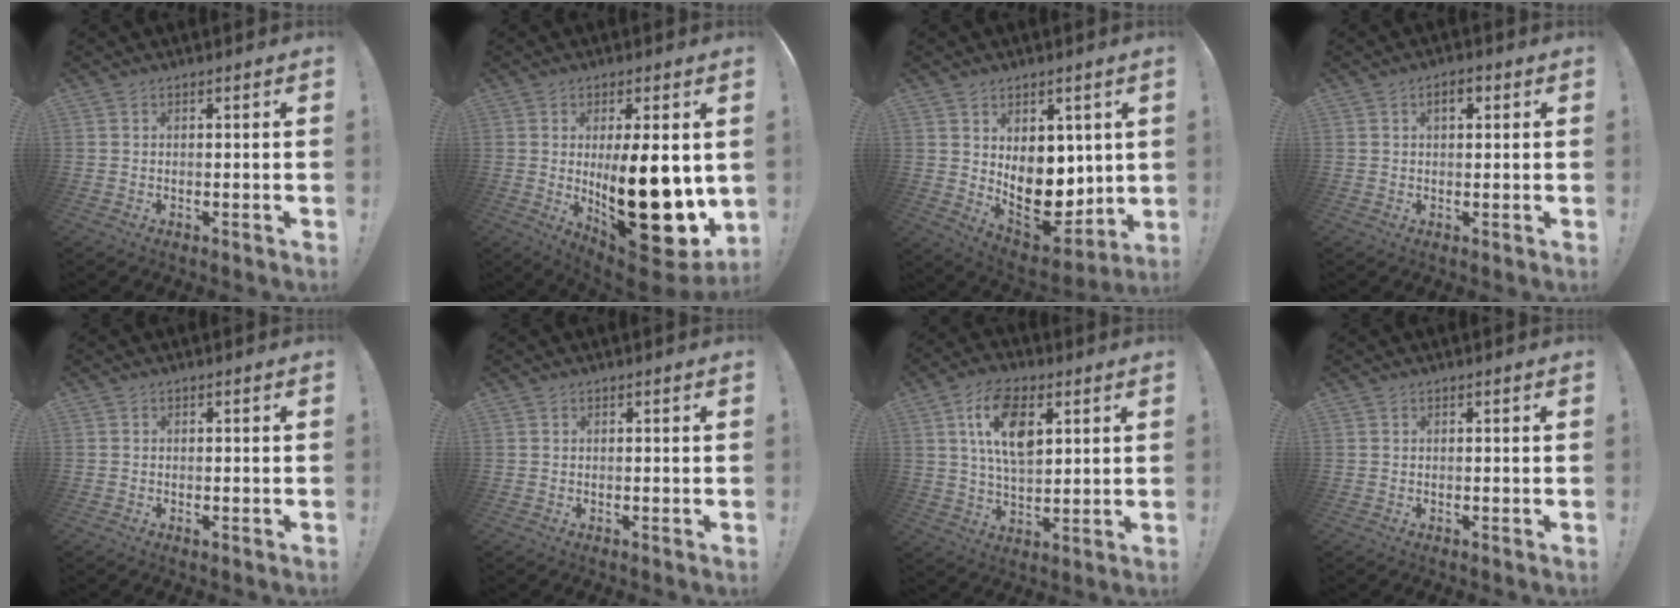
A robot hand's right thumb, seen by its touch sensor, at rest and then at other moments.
{"total": 24.0, "force": [-0.5, 8.5, 22.5], "torque": [-0.333, -0.035, 0.008]}
{"total": 14.6, "force": [1.9, 10.9, 9.5], "torque": [-0.128, -0.037, 0.054]}
{"total": 3.2, "force": [1.1, 1.5, 2.5], "torque": [-0.031, -0.001, 0.013]}
{"total": 0.8, "force": [-0.6, 0.4, 0.1], "torque": [0.001, 0.000, -0.010]}
{"total": 0.0}
{"total": 14.1, "force": [4.8, 7.6, 10.8], "torque": [-0.187, 0.007, 0.086]}
{"total": 0.0}